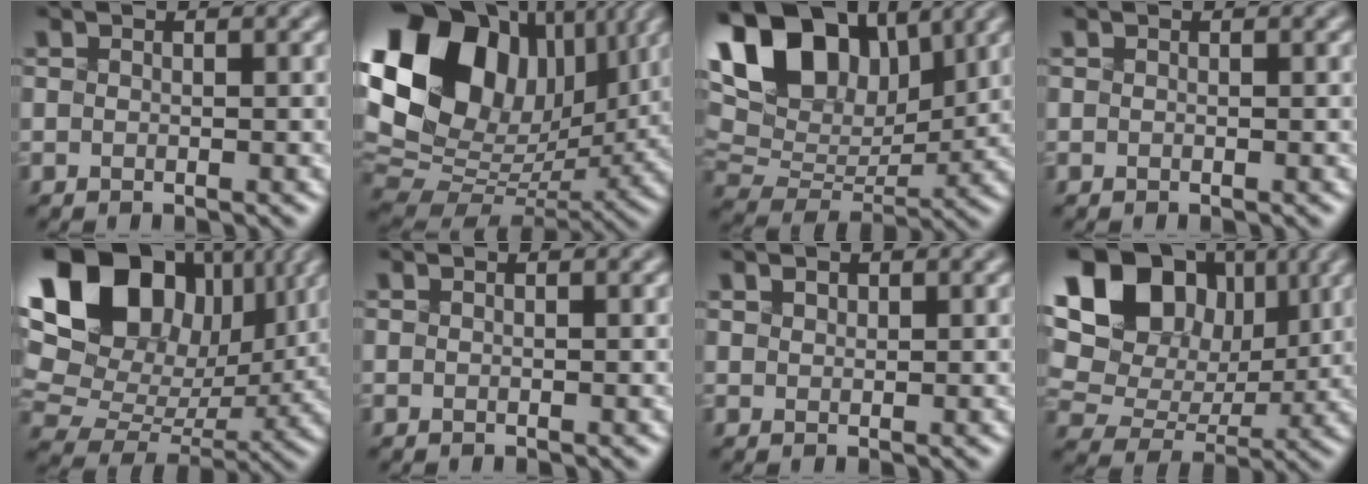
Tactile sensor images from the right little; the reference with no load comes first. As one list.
[{"total": 17.7, "force": [5.6, 11.8, 12.0], "torque": [-0.274, 0.026, 0.102]}, {"total": 14.5, "force": [6.9, 8.4, 9.7], "torque": [-0.193, 0.039, 0.114]}, {"total": 0.0}, {"total": 19.0, "force": [6.9, 13.6, 11.4], "torque": [-0.248, 0.050, 0.135]}, {"total": 0.0}, {"total": 1.7, "force": [1.2, 0.9, 0.8], "torque": [-0.029, 0.010, 0.026]}, {"total": 16.5, "force": [6.4, 12.2, 9.1], "torque": [-0.220, 0.059, 0.125]}]